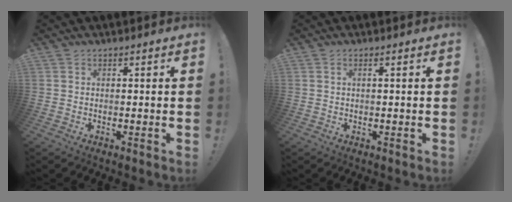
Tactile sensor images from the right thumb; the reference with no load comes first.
{"total": 1.1, "force": [0.1, -0.2, 1.1], "torque": [-0.020, -0.001, 0.001]}